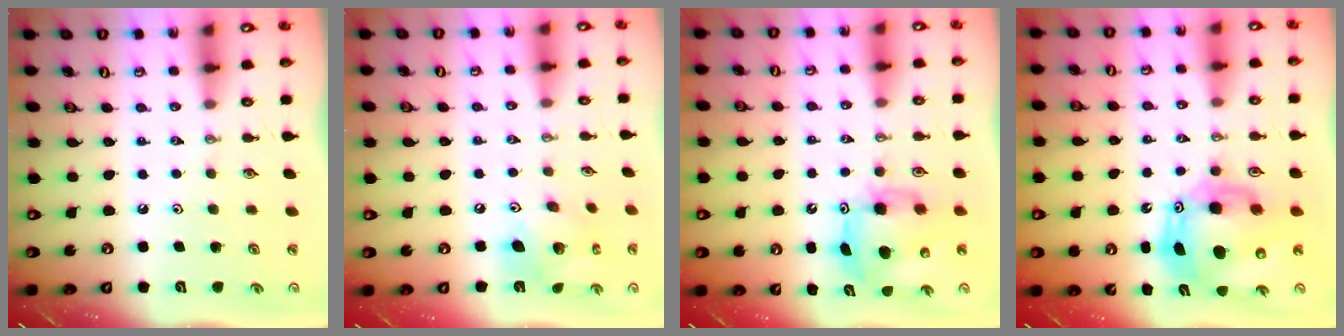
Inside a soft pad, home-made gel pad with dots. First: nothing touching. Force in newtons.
{"total": 11.7, "press": 11.6, "slide": 1.0}
{"total": 9.4, "press": 9.4, "slide": 0.5}
{"total": 14.4, "press": 14.2, "slide": 2.3}